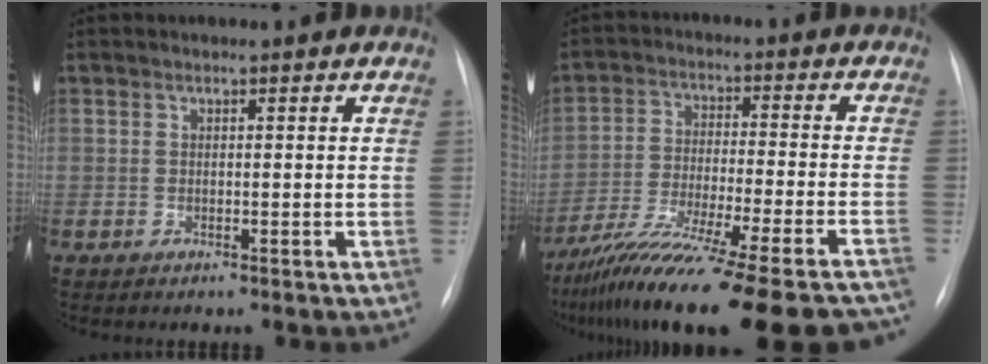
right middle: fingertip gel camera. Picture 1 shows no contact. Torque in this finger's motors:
{"motor_torque": [1.22, -0.92, 0.46, 0.21]}